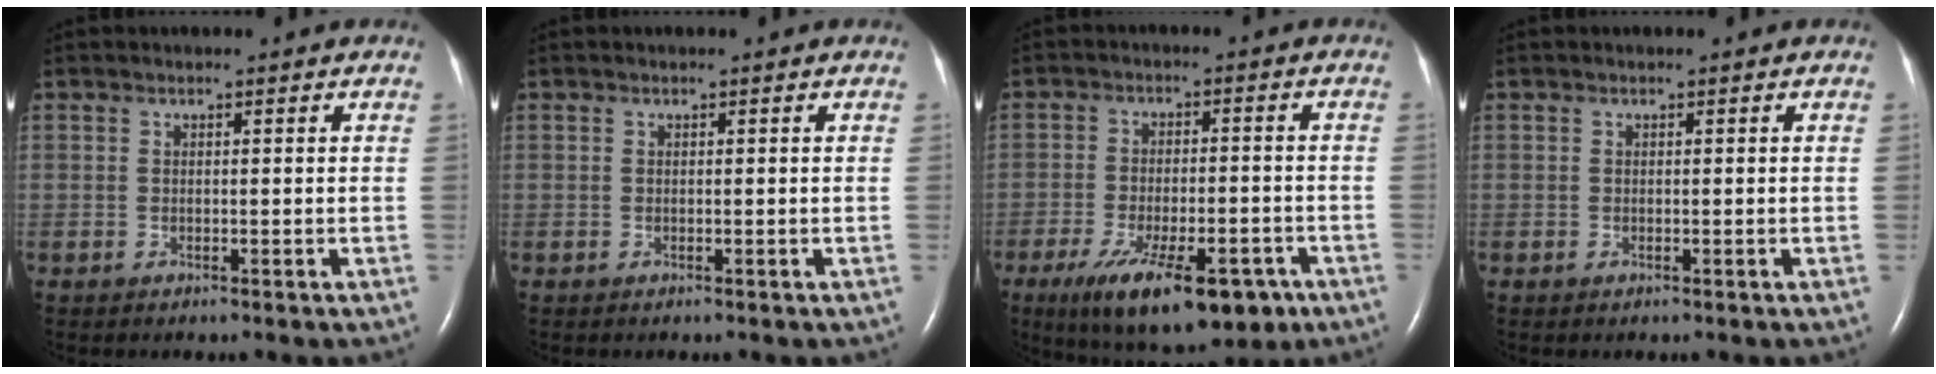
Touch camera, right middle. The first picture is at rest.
{"total": 0.0}
{"total": 16.2, "force": [-9.7, 6.0, 11.5], "torque": [-0.172, -0.017, -0.142]}
{"total": 0.0}